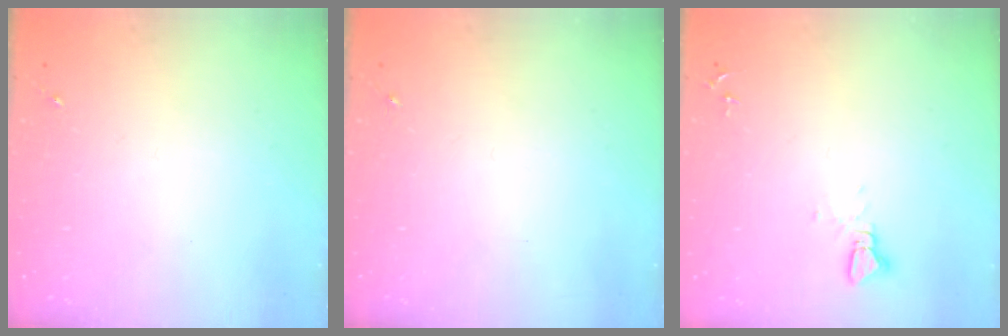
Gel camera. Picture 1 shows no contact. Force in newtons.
{"total": 0.0}
{"total": 2.3, "press": 2.3, "slide": 0.1}